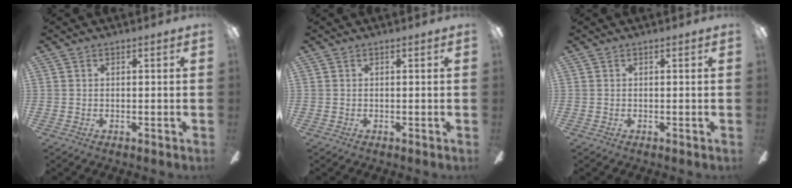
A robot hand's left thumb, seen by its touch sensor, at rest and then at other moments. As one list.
[{"total": 0.0}, {"total": 0.0}]